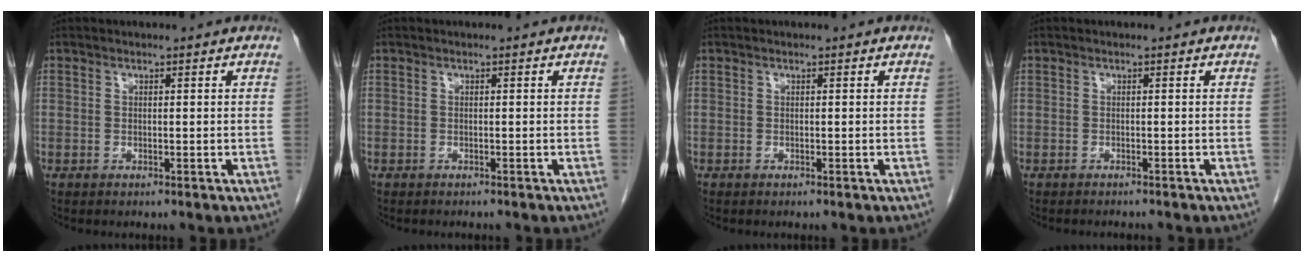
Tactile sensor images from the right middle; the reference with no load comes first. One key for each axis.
{"total": 2.0, "fx": -1.8, "fy": 0.4, "fz": 0.8, "tx": -0.015, "ty": -0.002, "tz": -0.018}
{"total": 0.0}
{"total": 2.7, "fx": -2.6, "fy": 0.3, "fz": 0.8, "tx": -0.008, "ty": -0.004, "tz": -0.031}